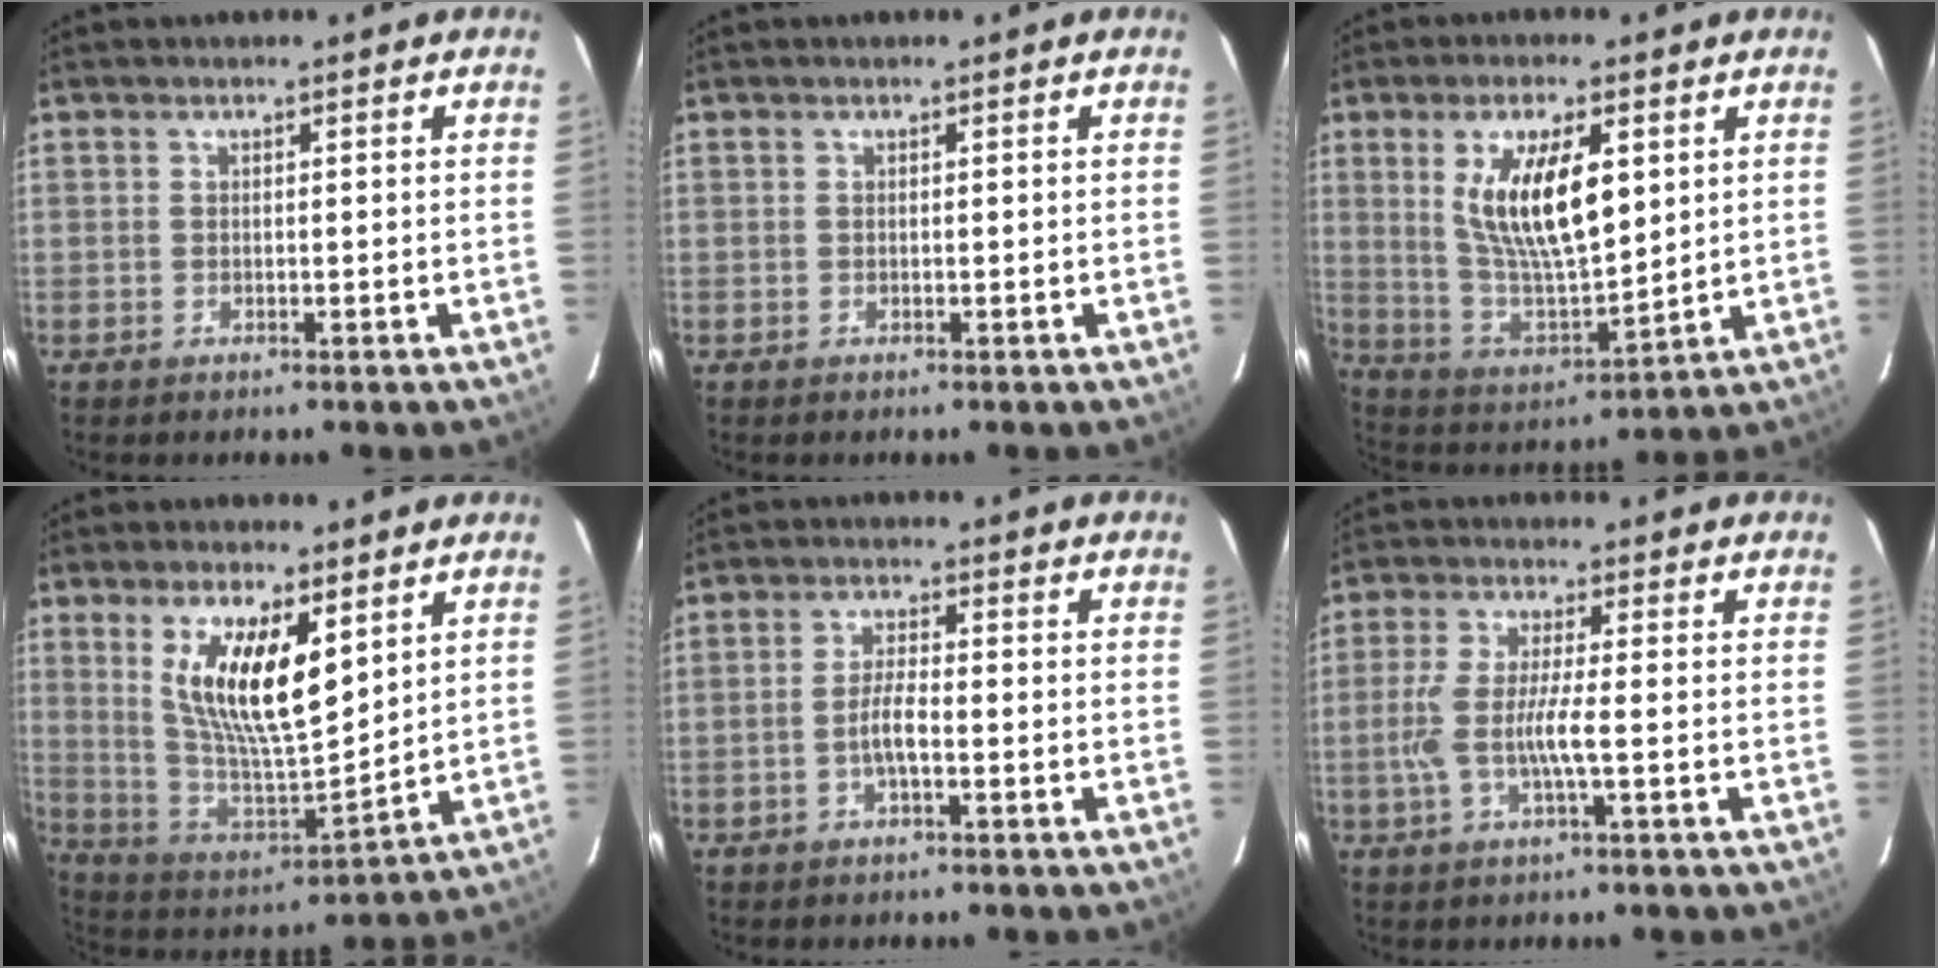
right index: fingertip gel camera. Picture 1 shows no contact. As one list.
[{"total": 0.0}, {"total": 15.1, "force": [4.4, 5.5, 13.4], "torque": [-0.250, -0.004, 0.095]}, {"total": 15.5, "force": [6.5, 5.0, 13.1], "torque": [-0.247, -0.007, 0.132]}, {"total": 3.8, "force": [-1.4, 0.7, 3.4], "torque": [-0.071, 0.004, -0.027]}, {"total": 7.1, "force": [-1.7, 0.5, 6.9], "torque": [-0.144, -0.004, -0.032]}]